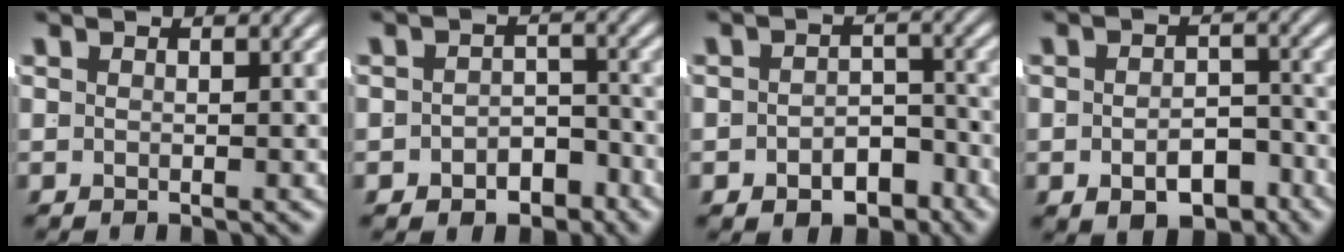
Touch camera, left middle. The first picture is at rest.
{"total": 3.7, "force": [-2.6, 2.3, 1.2], "torque": [-0.006, -0.012, -0.038]}
{"total": 4.8, "force": [-3.3, 3.0, 1.8], "torque": [-0.011, -0.014, -0.047]}
{"total": 5.2, "force": [-3.3, 3.0, 2.7], "torque": [-0.027, -0.015, -0.048]}